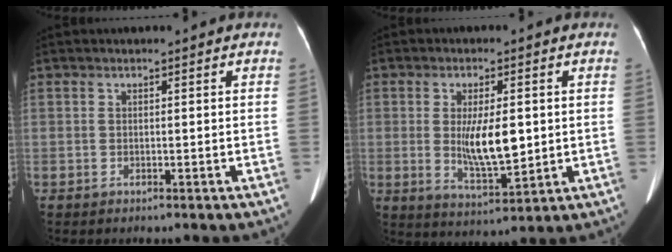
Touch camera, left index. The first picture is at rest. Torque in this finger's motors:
{"motor_torque": [0.24, -0.01, 0.23, 0.04]}